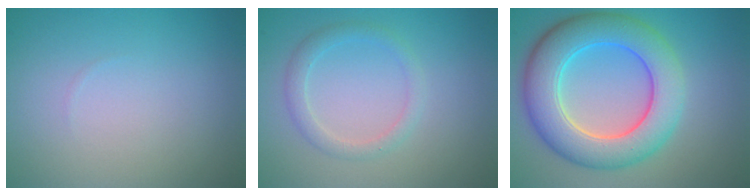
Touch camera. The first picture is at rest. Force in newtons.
{"total": 1.9, "press": 1.9, "slide": 0.1}
{"total": 8.5, "press": 8.4, "slide": 0.4}